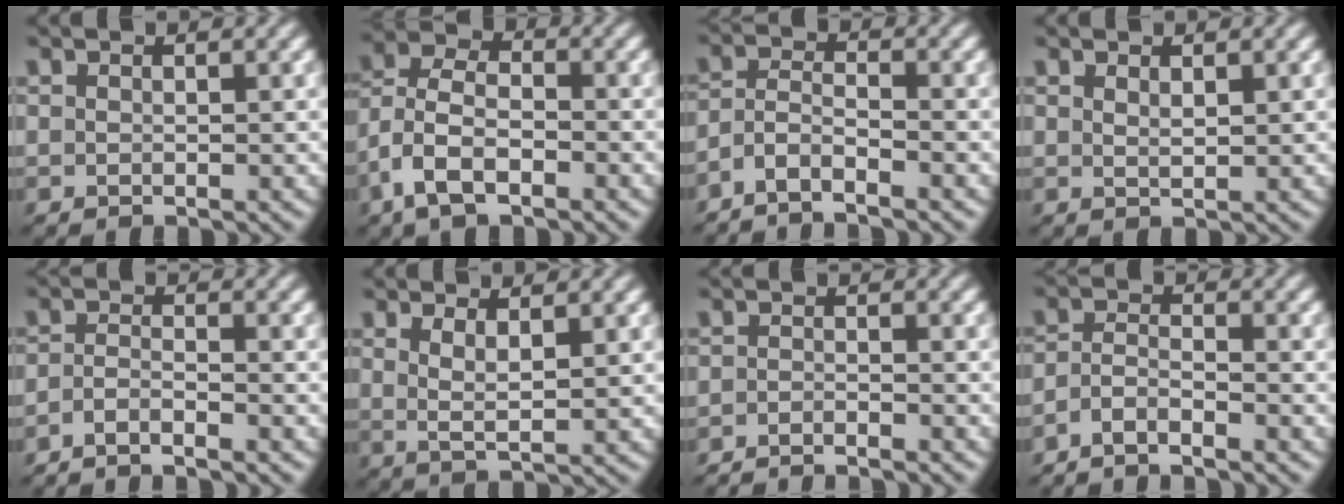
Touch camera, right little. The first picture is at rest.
{"total": 6.0, "force": [-0.8, 4.6, 3.7], "torque": [-0.094, -0.021, -0.015]}
{"total": 4.9, "force": [-3.0, 3.2, 2.1], "torque": [-0.052, -0.024, -0.053]}
{"total": 1.1, "force": [0.7, -0.8, 0.3], "torque": [0.000, -0.008, 0.021]}
{"total": 2.8, "force": [-2.6, 0.4, 1.0], "torque": [-0.021, -0.017, -0.040]}
{"total": 2.7, "force": [0.7, 0.7, 2.5], "torque": [-0.040, -0.003, 0.014]}
{"total": 3.0, "force": [-2.9, -0.2, -0.1], "torque": [0.005, -0.014, -0.046]}
{"total": 3.7, "force": [-2.8, 1.7, 1.5], "torque": [-0.036, -0.020, -0.046]}